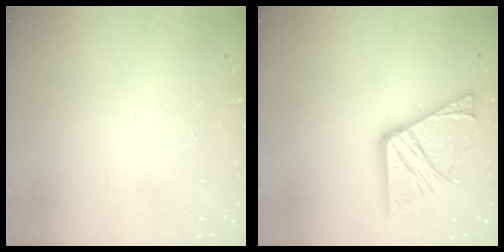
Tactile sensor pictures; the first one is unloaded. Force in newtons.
{"total": 18.4, "press": 18.3, "slide": 1.8}